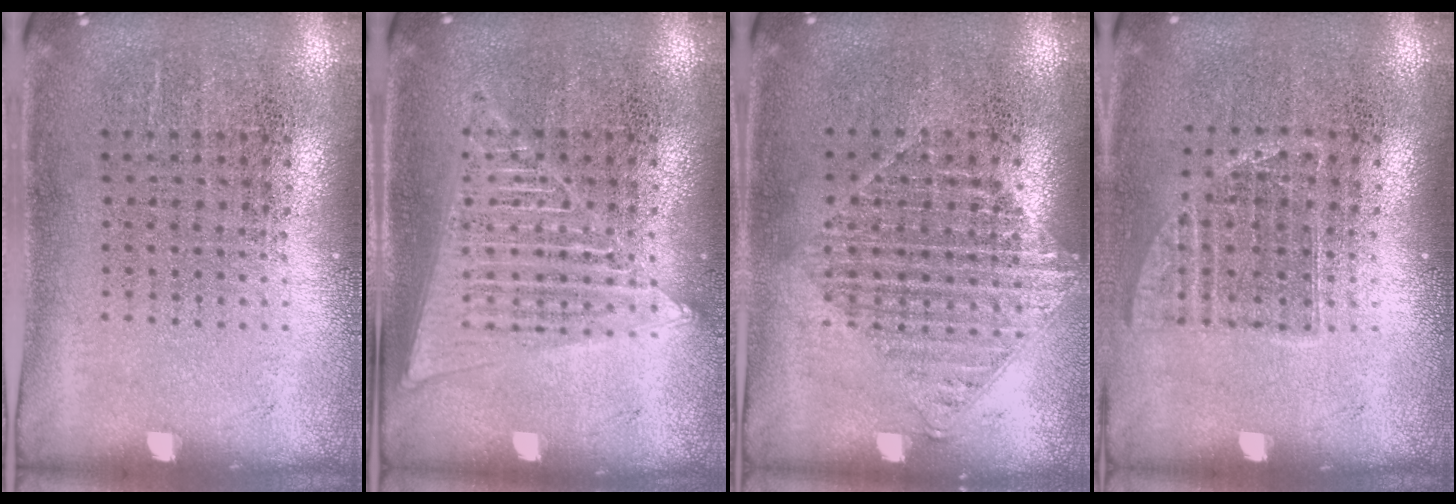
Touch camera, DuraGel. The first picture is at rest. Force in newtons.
{"total": 1.4, "press": 1.4, "slide": 0.1}
{"total": 1.2, "press": 1.1, "slide": 0.5}
{"total": 1.0, "press": 0.8, "slide": 0.6}